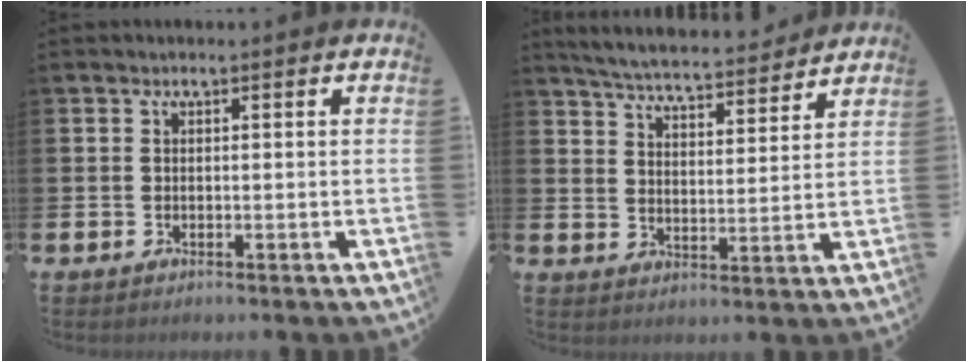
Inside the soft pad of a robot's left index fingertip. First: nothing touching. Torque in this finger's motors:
{"motor_torque": [1.02, -1.11, 0.37, 0.08]}